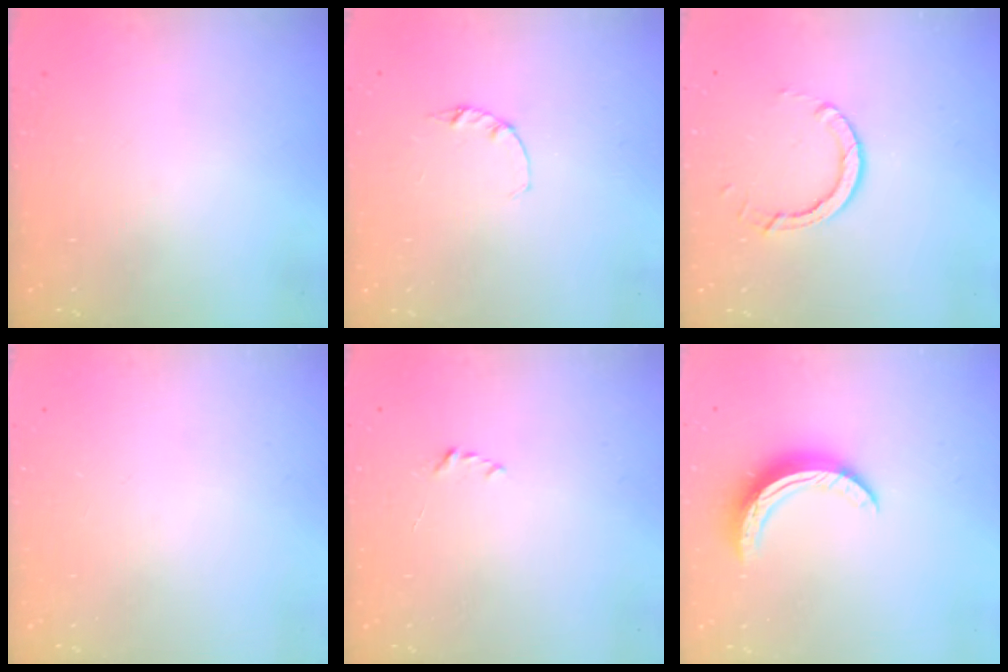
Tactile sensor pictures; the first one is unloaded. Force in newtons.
{"total": 1.2, "press": 1.1, "slide": 0.3}
{"total": 5.6, "press": 5.6, "slide": 0.2}
{"total": 0.0}
{"total": 2.2, "press": 2.1, "slide": 0.3}
{"total": 11.0, "press": 11.0, "slide": 0.5}